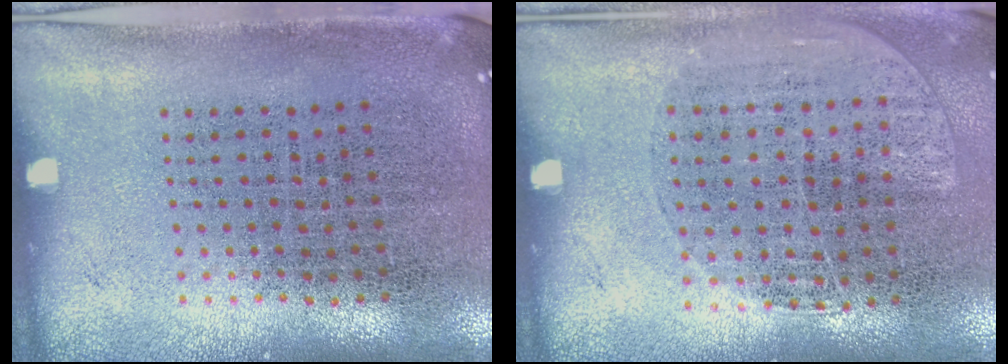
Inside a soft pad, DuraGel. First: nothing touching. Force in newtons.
{"total": 1.2, "press": 0.9, "slide": 0.7}